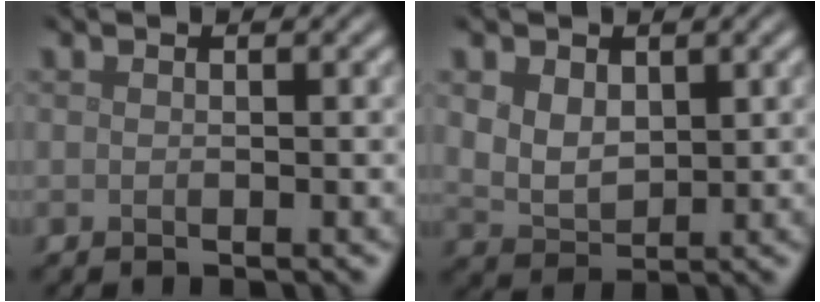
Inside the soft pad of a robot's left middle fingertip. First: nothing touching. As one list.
[{"total": 3.1, "force": [1.1, 2.2, 1.9], "torque": [-0.046, -0.005, 0.027]}]